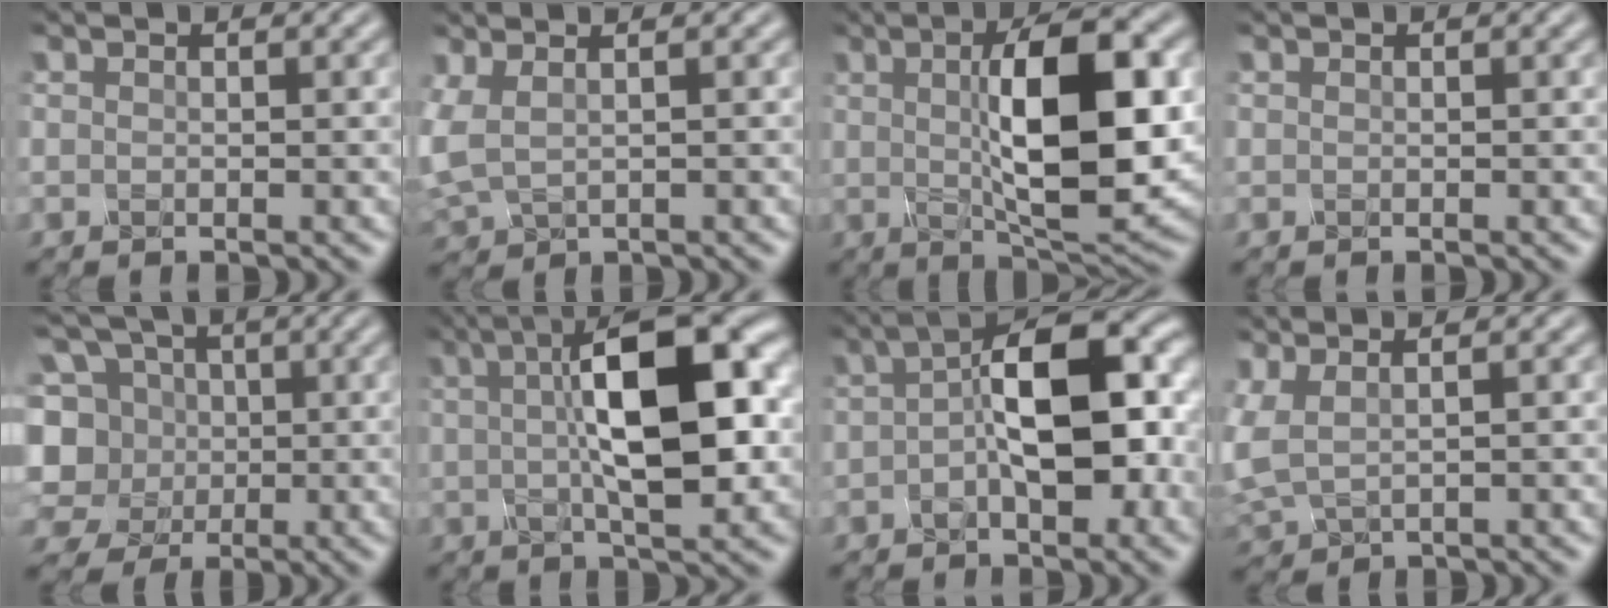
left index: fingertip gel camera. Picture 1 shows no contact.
{"total": 3.3, "force": [0.8, 1.7, 2.7], "torque": [-0.081, 0.005, 0.023]}
{"total": 11.2, "force": [1.0, 3.5, 10.5], "torque": [-0.158, 0.000, 0.019]}
{"total": 0.0}
{"total": 10.0, "force": [0.3, 9.0, 4.3], "torque": [-0.128, 0.038, -0.026]}
{"total": 11.6, "force": [1.8, 3.6, 10.9], "torque": [-0.165, 0.015, 0.024]}
{"total": 9.9, "force": [-0.5, 4.2, 9.0], "torque": [-0.139, 0.020, -0.022]}
{"total": 3.6, "force": [1.1, 1.8, 3.0], "torque": [-0.080, 0.008, 0.031]}